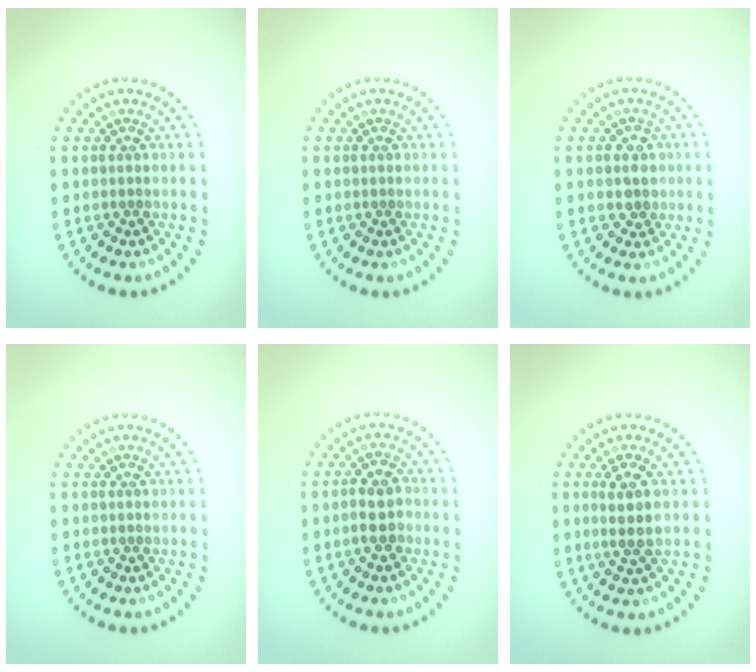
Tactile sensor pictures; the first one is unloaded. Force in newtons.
{"total": 0.0}
{"total": 1.6, "press": 1.5, "slide": 0.7}
{"total": 0.0}
{"total": 2.4, "press": 2.3, "slide": 0.8}
{"total": 2.4, "press": 2.1, "slide": 1.1}